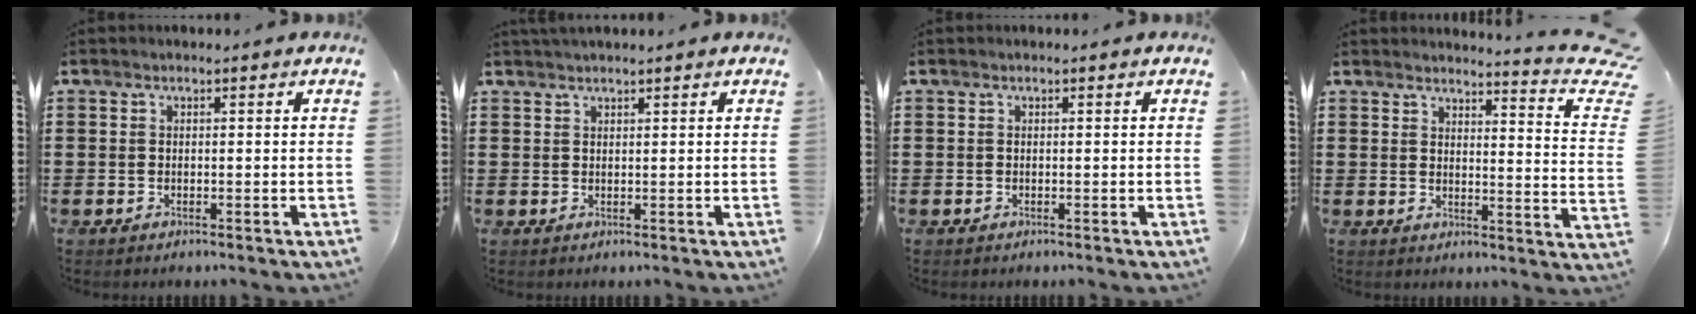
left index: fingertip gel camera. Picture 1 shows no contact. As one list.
[{"total": 1.2, "force": [1.1, 0.0, 0.4], "torque": [-0.009, 0.000, 0.021]}, {"total": 0.0}, {"total": 4.5, "force": [4.1, -0.3, 2.0], "torque": [-0.034, -0.039, 0.062]}]